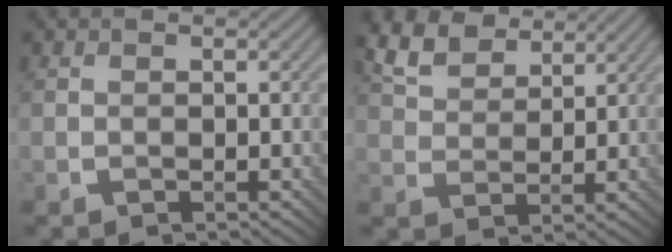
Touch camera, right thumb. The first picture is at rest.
{"total": 6.8, "force": [5.1, 2.9, 3.4], "torque": [-0.083, 0.014, 0.101]}